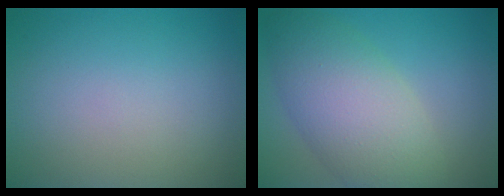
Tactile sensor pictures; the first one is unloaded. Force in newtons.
{"total": 7.7, "press": 7.7, "slide": 0.5}